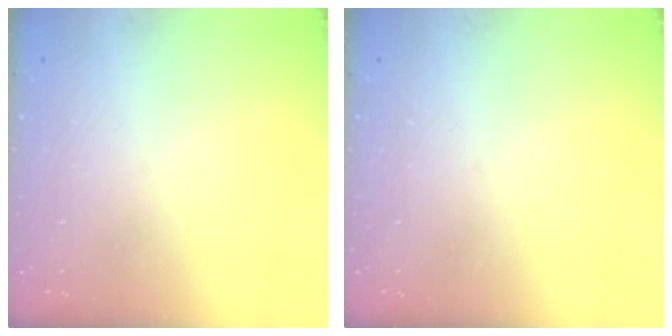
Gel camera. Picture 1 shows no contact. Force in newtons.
{"total": 0.0}